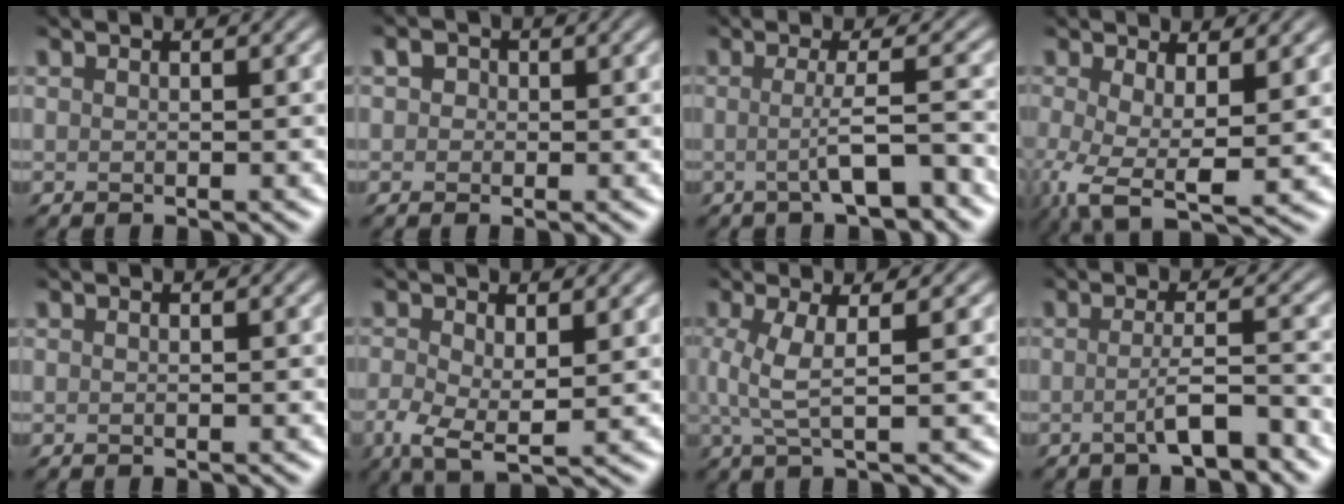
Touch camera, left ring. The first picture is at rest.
{"total": 1.3, "force": [0.3, 1.2, 0.4], "torque": [0.003, 0.002, -0.004]}
{"total": 3.9, "force": [-0.8, 0.8, 3.8], "torque": [-0.056, 0.002, -0.017]}
{"total": 6.0, "force": [-0.8, 2.1, 5.5], "torque": [-0.108, -0.010, -0.019]}
{"total": 0.0}
{"total": 4.2, "force": [-0.5, 1.9, 3.8], "torque": [-0.080, -0.011, -0.011]}
{"total": 3.4, "force": [0.5, 0.7, 3.3], "torque": [-0.069, 0.002, 0.010]}
{"total": 3.3, "force": [-1.3, 0.6, 3.0], "torque": [-0.047, 0.008, -0.029]}